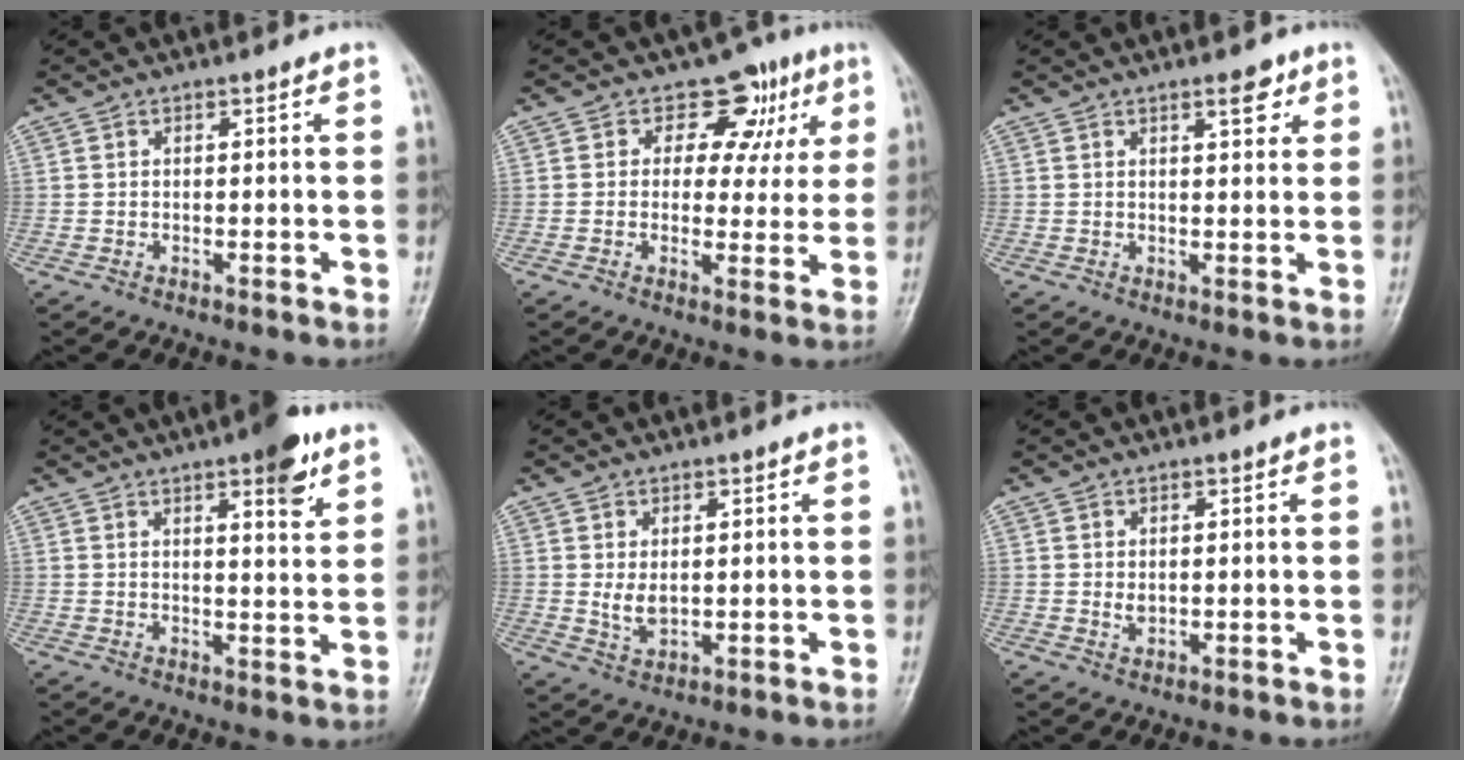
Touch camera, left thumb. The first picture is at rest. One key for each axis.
{"total": 9.2, "fx": 3.9, "fy": 7.0, "fz": 4.5, "tx": -0.001, "ty": -0.003, "tz": 0.046}
{"total": 3.7, "fx": 2.2, "fy": 1.5, "fz": 2.5, "tx": -0.021, "ty": -0.010, "tz": 0.029}
{"total": 7.7, "fx": 4.5, "fy": 2.0, "fz": 5.9, "tx": -0.070, "ty": -0.022, "tz": 0.059}
{"total": 3.4, "fx": 0.7, "fy": 2.1, "fz": 2.6, "tx": -0.038, "ty": -0.012, "tz": 0.019}
{"total": 1.6, "fx": 0.4, "fy": 1.1, "fz": 1.1, "tx": -0.014, "ty": -0.005, "tz": 0.010}